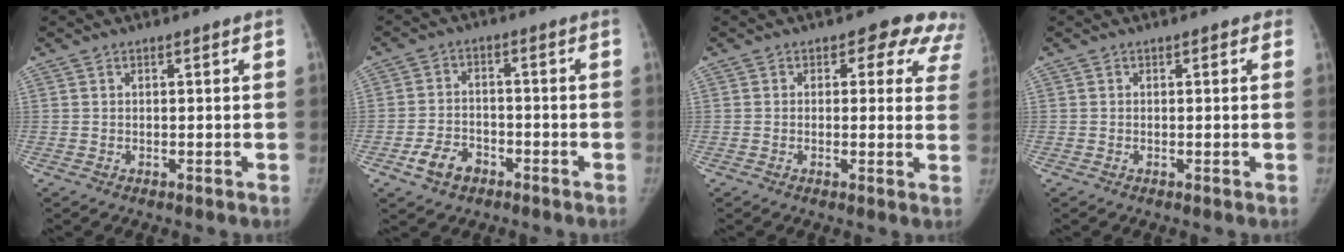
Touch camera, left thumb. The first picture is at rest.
{"total": 6.0, "force": [-3.3, 4.1, 2.9], "torque": [-0.044, 0.021, -0.057]}
{"total": 9.4, "force": [5.0, 5.5, 5.7], "torque": [-0.006, -0.010, 0.039]}
{"total": 1.3, "force": [0.5, 0.6, 1.1], "torque": [-0.009, 0.003, 0.002]}